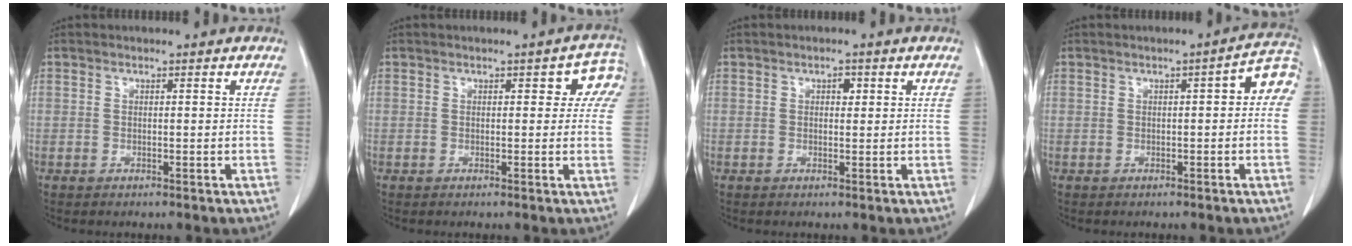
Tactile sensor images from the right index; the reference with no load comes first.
{"total": 4.4, "force": [1.3, 2.5, 3.4], "torque": [-0.019, 0.020, 0.007]}
{"total": 1.3, "force": [0.4, 0.8, 0.9], "torque": [-0.011, 0.001, 0.005]}
{"total": 4.7, "force": [0.4, 1.4, 4.4], "torque": [-0.048, 0.023, -0.001]}